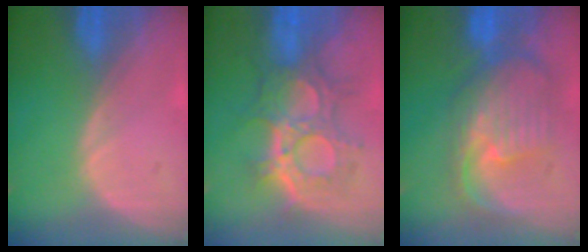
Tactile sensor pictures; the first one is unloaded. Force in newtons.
{"total": 9.5, "press": 9.3, "slide": 2.0}
{"total": 10.8, "press": 9.6, "slide": 5.0}